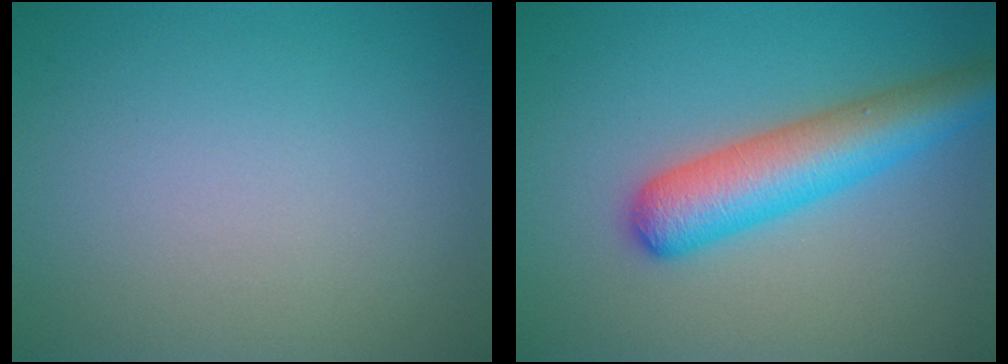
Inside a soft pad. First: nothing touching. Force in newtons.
{"total": 6.2, "press": 6.2, "slide": 0.2}